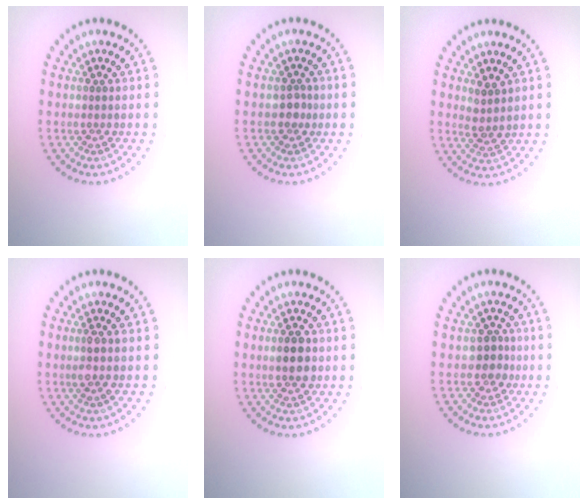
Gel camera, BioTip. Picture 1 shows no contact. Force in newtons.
{"total": 1.3, "press": 1.1, "slide": 0.7}
{"total": 1.7, "press": 1.4, "slide": 0.8}
{"total": 1.7, "press": 1.6, "slide": 0.7}
{"total": 3.0, "press": 3.0, "slide": 0.1}
{"total": 1.9, "press": 1.6, "slide": 1.1}